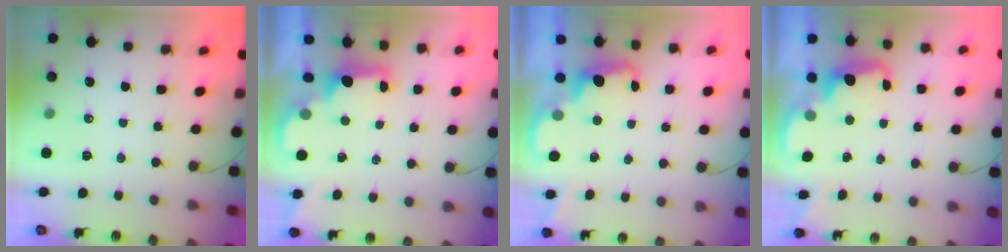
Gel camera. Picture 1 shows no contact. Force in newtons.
{"total": 2.3, "press": 2.2, "slide": 0.7}
{"total": 1.9, "press": 1.9, "slide": 0.6}
{"total": 2.5, "press": 2.4, "slide": 0.7}